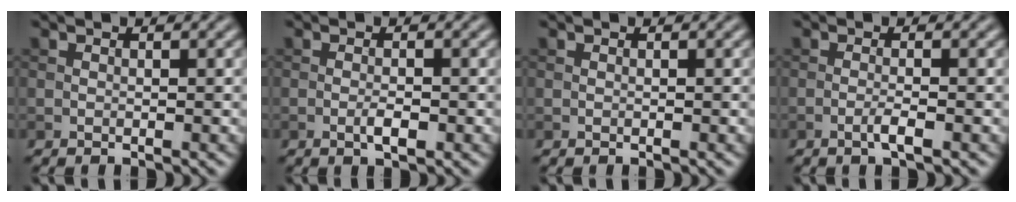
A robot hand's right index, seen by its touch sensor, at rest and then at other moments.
{"total": 1.5, "force": [-0.6, 0.4, 1.3], "torque": [-0.026, -0.001, -0.013]}
{"total": 0.0}
{"total": 1.5, "force": [-0.7, 0.2, 1.3], "torque": [-0.024, 0.003, -0.017]}